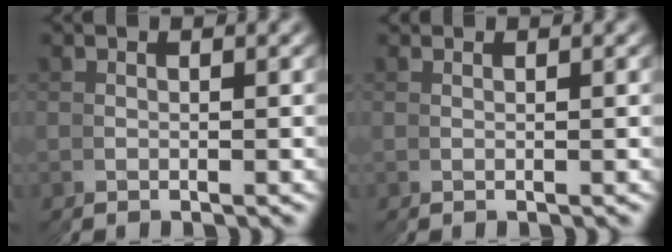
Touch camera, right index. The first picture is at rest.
{"total": 0.5, "force": [0.3, 0.4, 0.1], "torque": [0.002, -0.002, 0.006]}